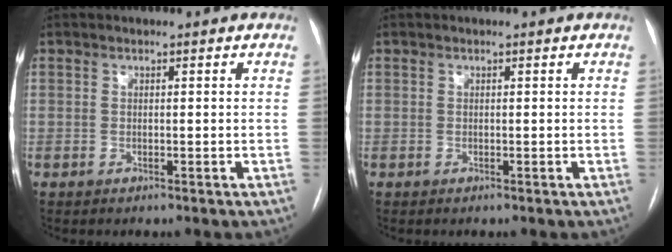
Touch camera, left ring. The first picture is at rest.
{"total": 0.0}